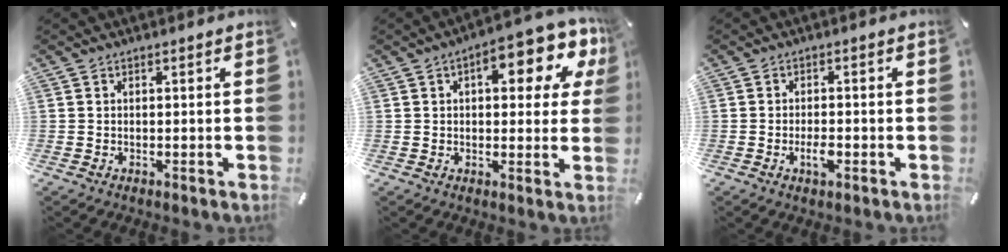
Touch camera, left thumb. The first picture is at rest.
{"total": 12.9, "force": [5.2, 5.9, 10.2], "torque": [-0.127, -0.026, 0.081]}
{"total": 3.3, "force": [-1.3, 1.4, 2.8], "torque": [-0.053, 0.003, -0.024]}